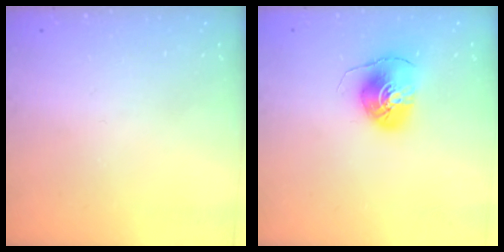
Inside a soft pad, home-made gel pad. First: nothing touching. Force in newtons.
{"total": 7.7, "press": 7.7, "slide": 0.7}